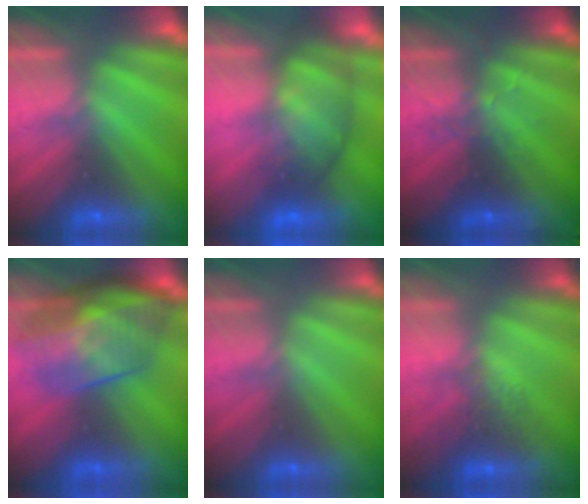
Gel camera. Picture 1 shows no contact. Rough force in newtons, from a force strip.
{"total": 5.9}
{"total": 2.9}
{"total": 10.6}
{"total": 4.5}
{"total": 2.7}